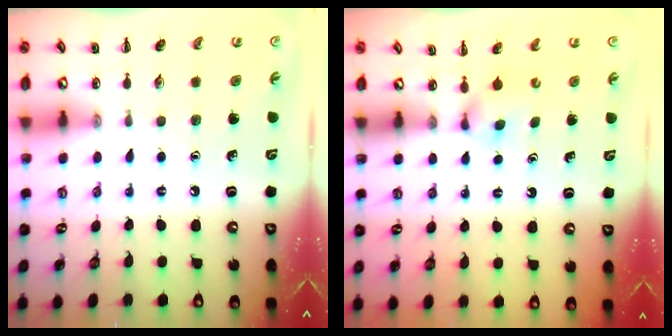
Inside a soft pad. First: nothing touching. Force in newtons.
{"total": 1.8, "press": 1.5, "slide": 1.0}